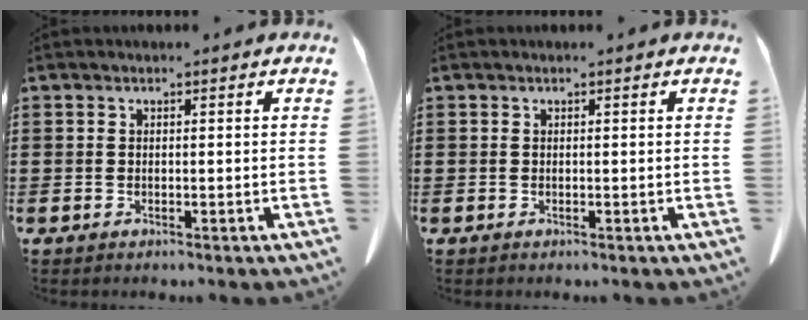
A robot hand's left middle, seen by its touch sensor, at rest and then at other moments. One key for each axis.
{"total": 0.0}